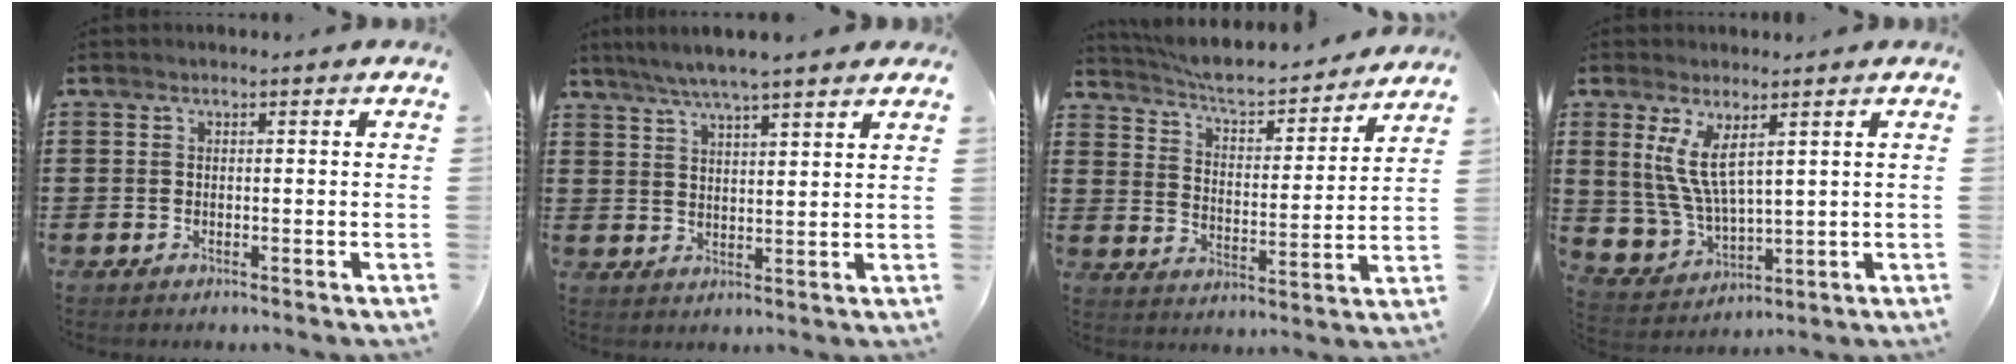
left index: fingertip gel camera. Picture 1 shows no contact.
{"total": 5.1, "force": [4.3, 0.0, 2.7], "torque": [-0.063, -0.008, 0.075]}
{"total": 5.4, "force": [5.1, 0.3, 1.6], "torque": [-0.055, -0.040, 0.082]}
{"total": 7.9, "force": [3.2, 3.7, 6.2], "torque": [-0.150, -0.003, 0.056]}